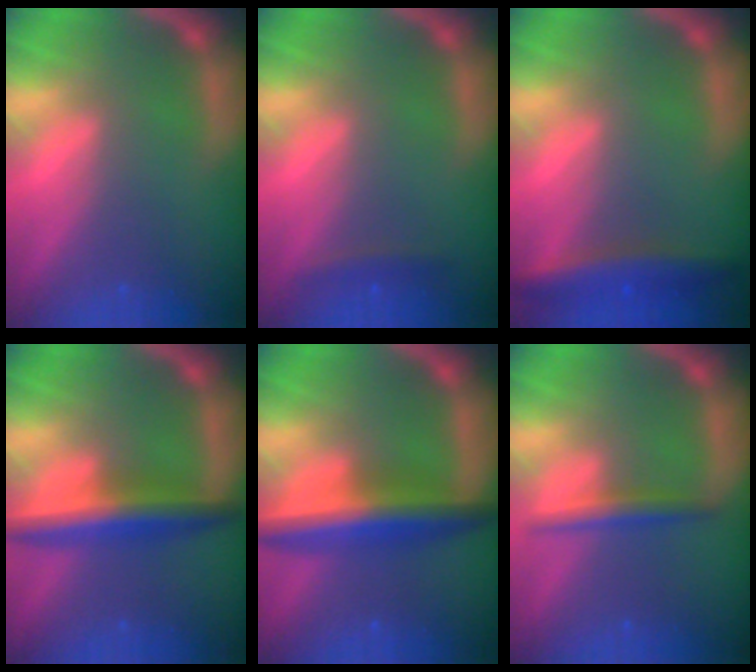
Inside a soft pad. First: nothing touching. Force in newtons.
{"total": 1.4}
{"total": 4.5}
{"total": 5.5}
{"total": 6.6}
{"total": 2.4}